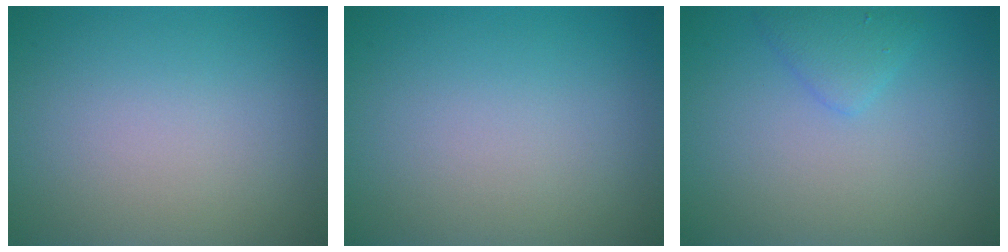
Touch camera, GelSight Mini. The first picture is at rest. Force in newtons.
{"total": 0.0}
{"total": 1.7, "press": 1.7, "slide": 0.1}